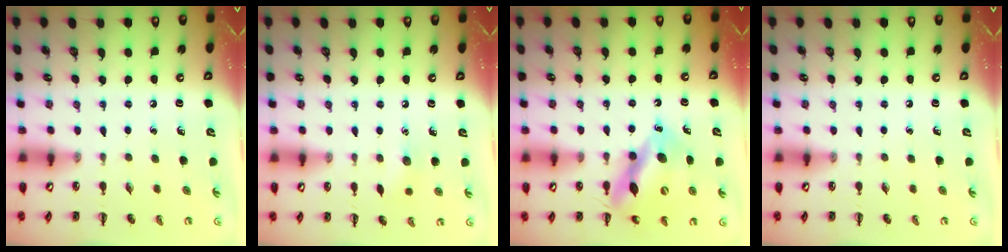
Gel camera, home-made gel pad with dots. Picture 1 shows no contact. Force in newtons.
{"total": 5.6, "press": 5.5, "slide": 1.4}
{"total": 11.7, "press": 11.3, "slide": 3.3}
{"total": 0.0}